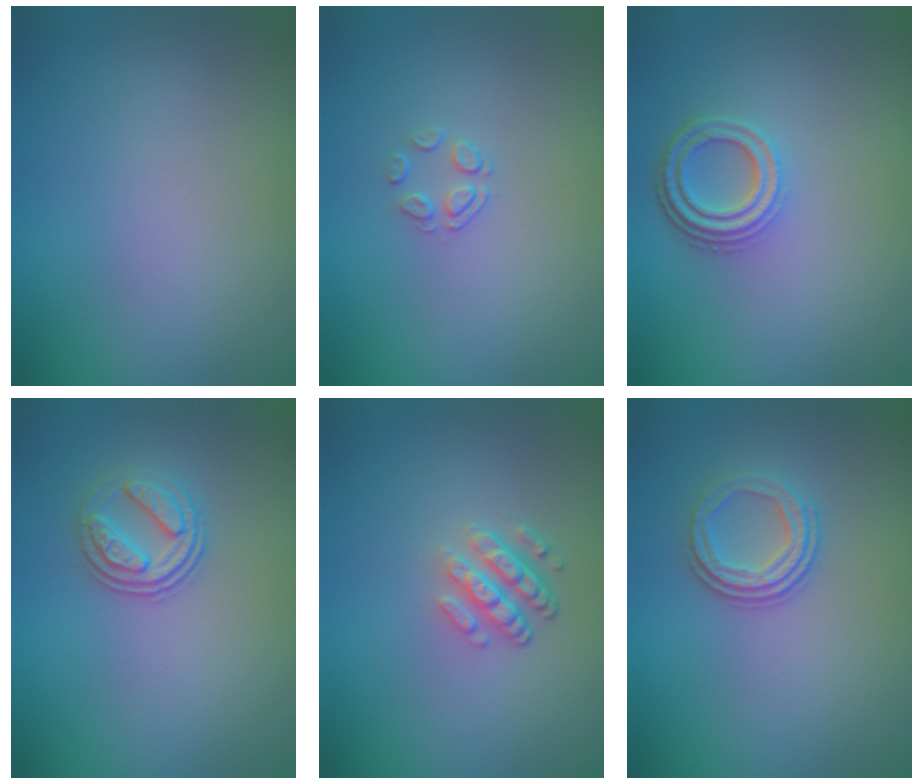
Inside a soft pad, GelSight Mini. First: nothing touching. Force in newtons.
{"total": 1.4, "press": 0.6, "slide": 1.2}
{"total": 3.6, "press": 2.8, "slide": 2.2}
{"total": 2.8, "press": 2.6, "slide": 1.2}
{"total": 2.8, "press": 2.3, "slide": 1.5}
{"total": 2.7, "press": 2.3, "slide": 1.4}